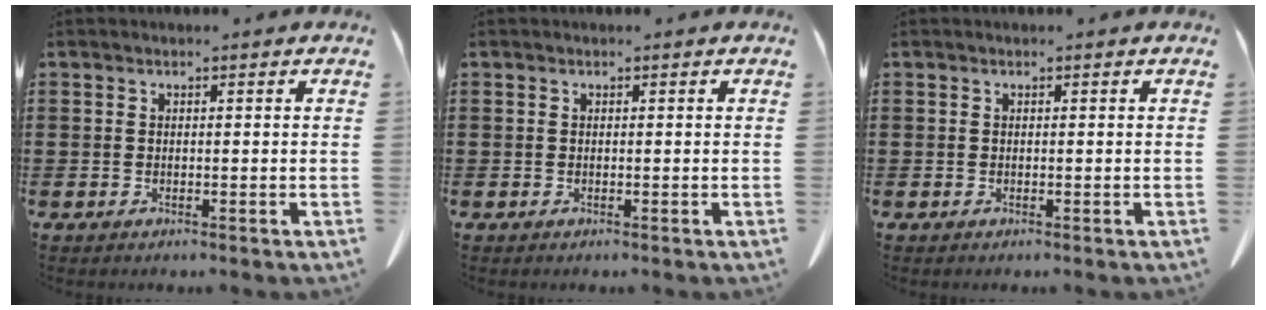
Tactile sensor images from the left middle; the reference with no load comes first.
{"total": 0.0}
{"total": 0.0}